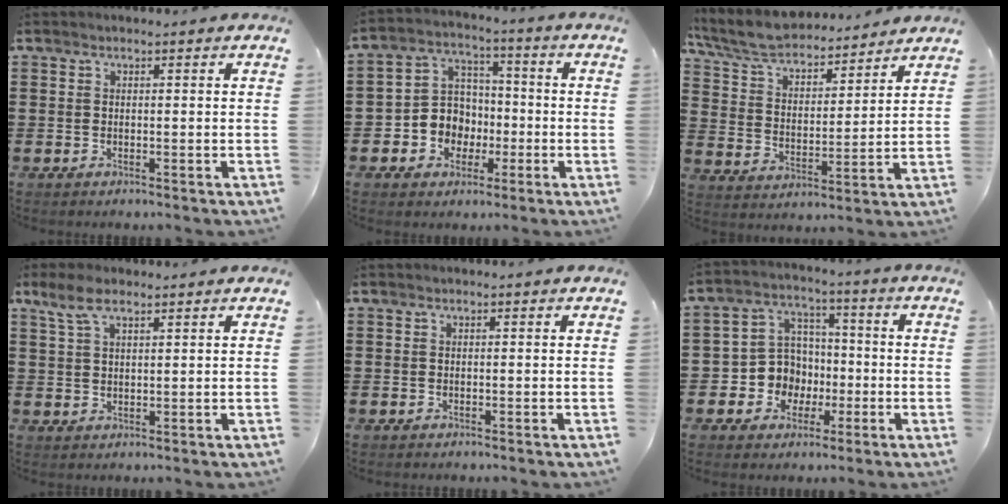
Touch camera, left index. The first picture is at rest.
{"total": 6.9, "force": [-1.8, 6.5, 1.7], "torque": [-0.060, 0.015, -0.034]}
{"total": 7.2, "force": [6.6, 1.2, 2.7], "torque": [-0.081, -0.037, 0.113]}
{"total": 4.3, "force": [2.7, 1.6, 2.9], "torque": [-0.064, 0.004, 0.050]}
{"total": 0.0}
{"total": 8.0, "force": [-1.5, 7.6, 1.9], "torque": [-0.083, 0.009, -0.026]}